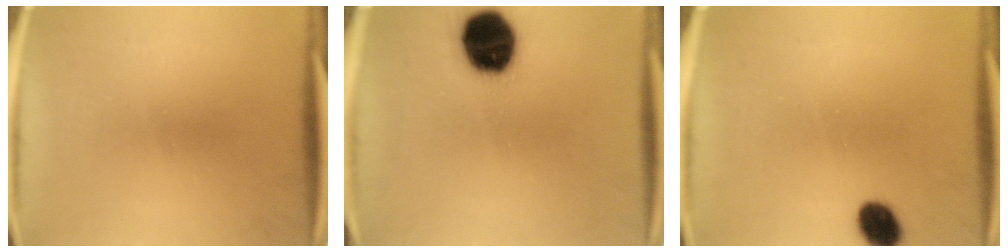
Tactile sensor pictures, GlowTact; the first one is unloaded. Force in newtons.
{"total": 16.1}
{"total": 5.7}